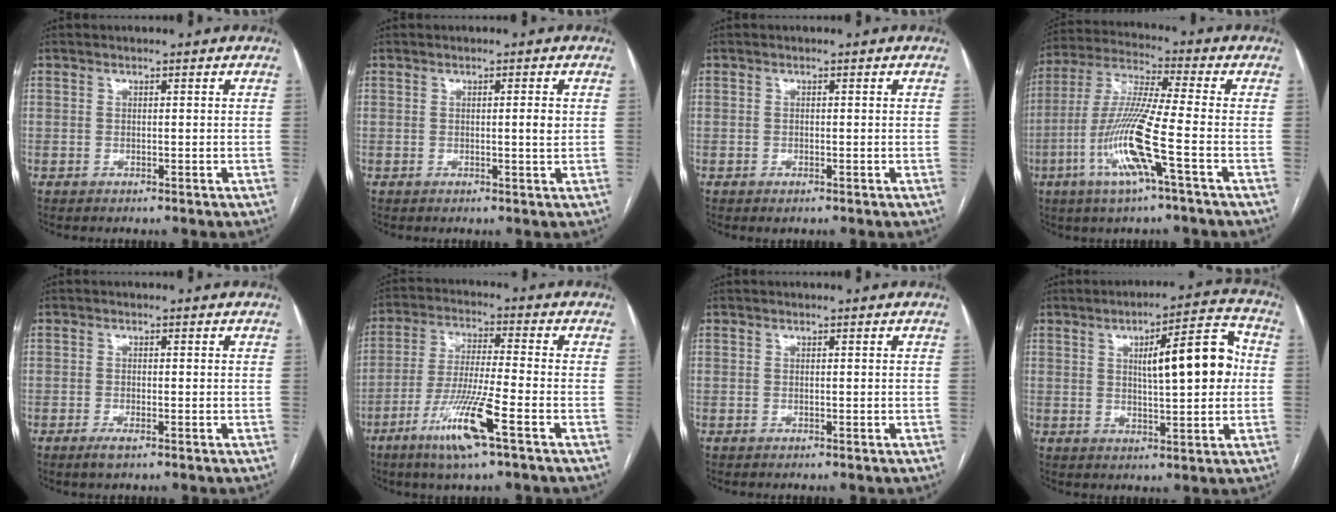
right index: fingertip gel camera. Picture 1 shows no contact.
{"total": 1.7, "force": [0.2, 0.0, 1.6], "torque": [-0.026, -0.001, 0.001]}
{"total": 0.6, "force": [-0.4, 0.3, 0.4], "torque": [-0.004, 0.000, -0.004]}
{"total": 13.3, "force": [-4.7, -0.2, 12.4], "torque": [-0.263, -0.007, -0.098]}
{"total": 1.8, "force": [-1.1, 0.4, 1.4], "torque": [-0.026, -0.002, -0.019]}
{"total": 11.2, "force": [-5.7, -0.1, 9.6], "torque": [-0.193, -0.021, -0.110]}
{"total": 0.0}
{"total": 11.6, "force": [1.7, 2.6, 11.2], "torque": [-0.157, 0.030, 0.025]}